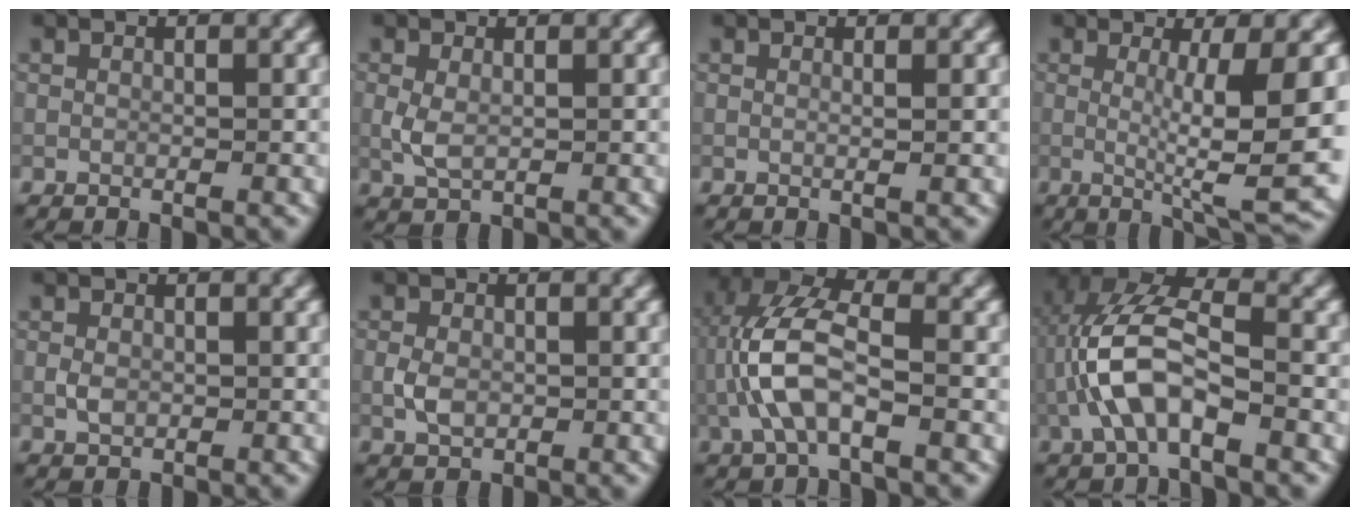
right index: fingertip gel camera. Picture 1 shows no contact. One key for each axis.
{"total": 2.1, "fx": 0.0, "fy": 1.3, "fz": 1.7, "tx": -0.043, "ty": -0.002, "tz": 0.003}
{"total": 1.0, "fx": 0.2, "fy": 0.3, "fz": 0.9, "tx": -0.007, "ty": 0.002, "tz": -0.001}
{"total": 9.5, "fx": 0.0, "fy": 1.6, "fz": 9.3, "tx": -0.134, "ty": -0.010, "tz": 0.004}
{"total": 1.4, "fx": -0.2, "fy": 1.0, "fz": 0.9, "tx": -0.018, "ty": -0.002, "tz": -0.003}
{"total": 2.2, "fx": -0.3, "fy": 1.6, "fz": 1.5, "tx": -0.031, "ty": -0.002, "tz": -0.007}
{"total": 6.8, "fx": -1.4, "fy": 2.9, "fz": 5.9, "tx": -0.137, "ty": 0.014, "tz": -0.030}
{"total": 7.4, "fx": -1.9, "fy": 3.3, "fz": 6.4, "tx": -0.145, "ty": 0.018, "tz": -0.039}